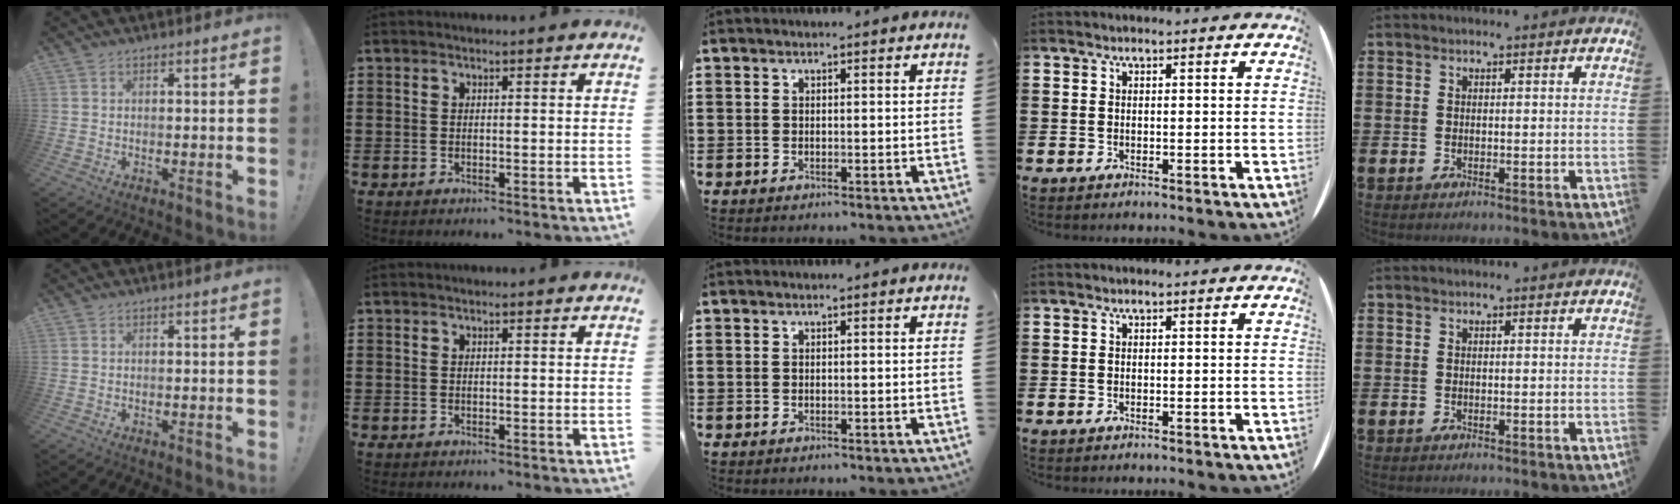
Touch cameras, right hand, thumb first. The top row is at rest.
{}